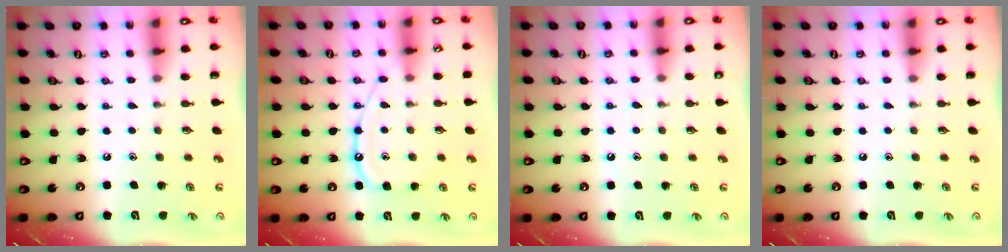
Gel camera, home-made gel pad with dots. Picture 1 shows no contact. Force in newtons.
{"total": 11.8, "press": 11.8, "slide": 1.1}
{"total": 6.7, "press": 6.7, "slide": 0.9}
{"total": 0.0}